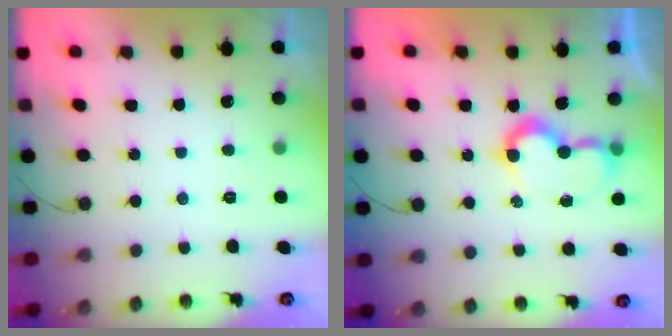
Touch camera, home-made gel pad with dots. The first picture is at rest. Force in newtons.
{"total": 8.2, "press": 8.1, "slide": 0.7}